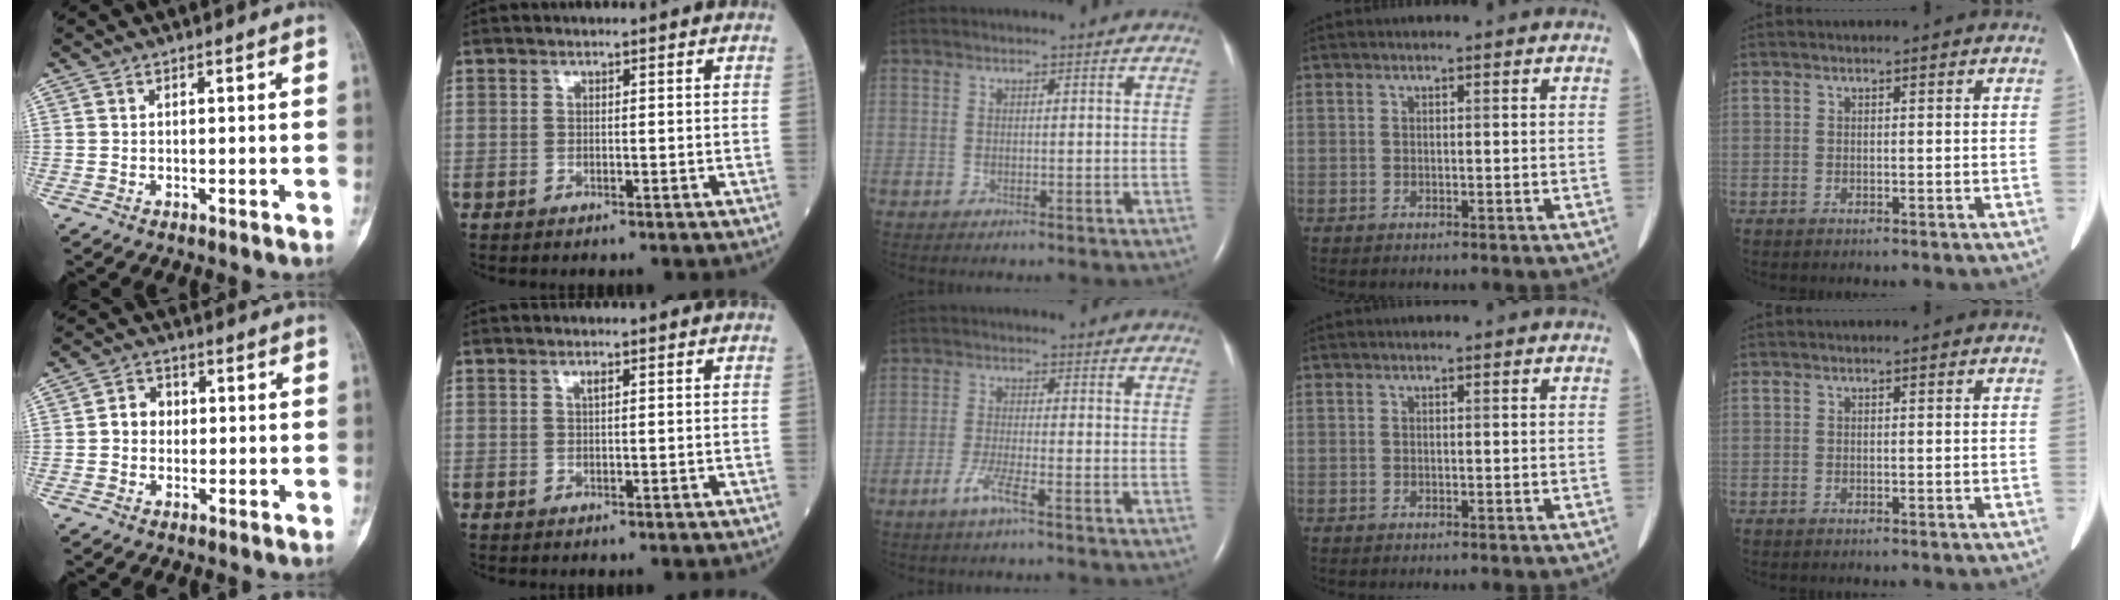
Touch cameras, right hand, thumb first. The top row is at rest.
{"thumb": {"total": 3.9, "force": [0.0, 3.4, 1.9], "torque": [-0.013, 0.013, -0.009]}, "index": {"total": 0.8, "force": [0.4, 0.1, 0.7], "torque": [-0.016, 0.000, 0.006]}, "middle": {"total": 3.6, "force": [-2.2, -0.1, 2.8], "torque": [-0.065, -0.007, -0.047]}}